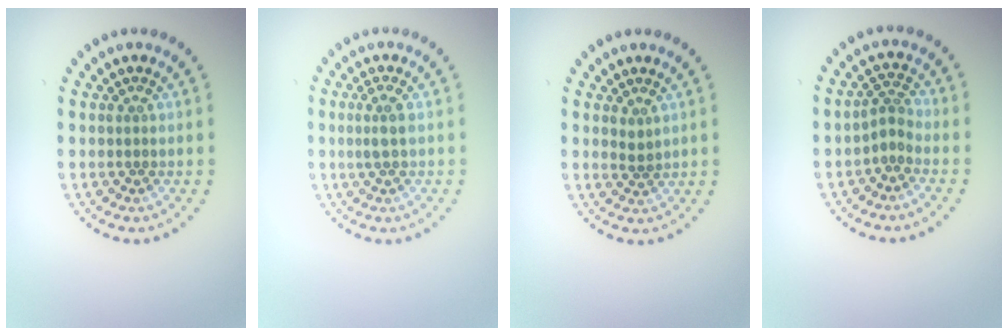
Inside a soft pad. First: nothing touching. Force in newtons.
{"total": 1.5, "press": 1.3, "slide": 0.7}
{"total": 1.0, "press": 0.9, "slide": 0.4}
{"total": 1.9, "press": 1.2, "slide": 1.5}